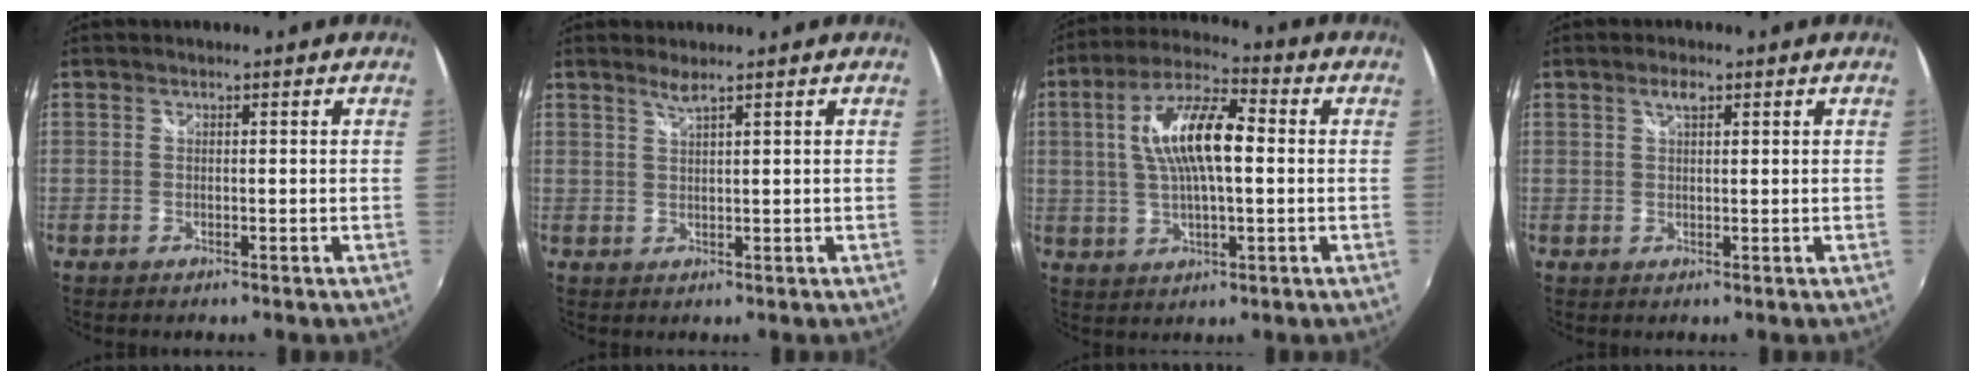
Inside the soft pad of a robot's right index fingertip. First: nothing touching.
{"total": 1.7, "force": [1.4, -0.4, 0.9], "torque": [-0.018, -0.002, 0.027]}
{"total": 12.6, "force": [1.3, 4.3, 11.8], "torque": [-0.222, 0.017, 0.022]}
{"total": 2.0, "force": [1.1, 0.7, 1.5], "torque": [-0.027, 0.005, 0.017]}